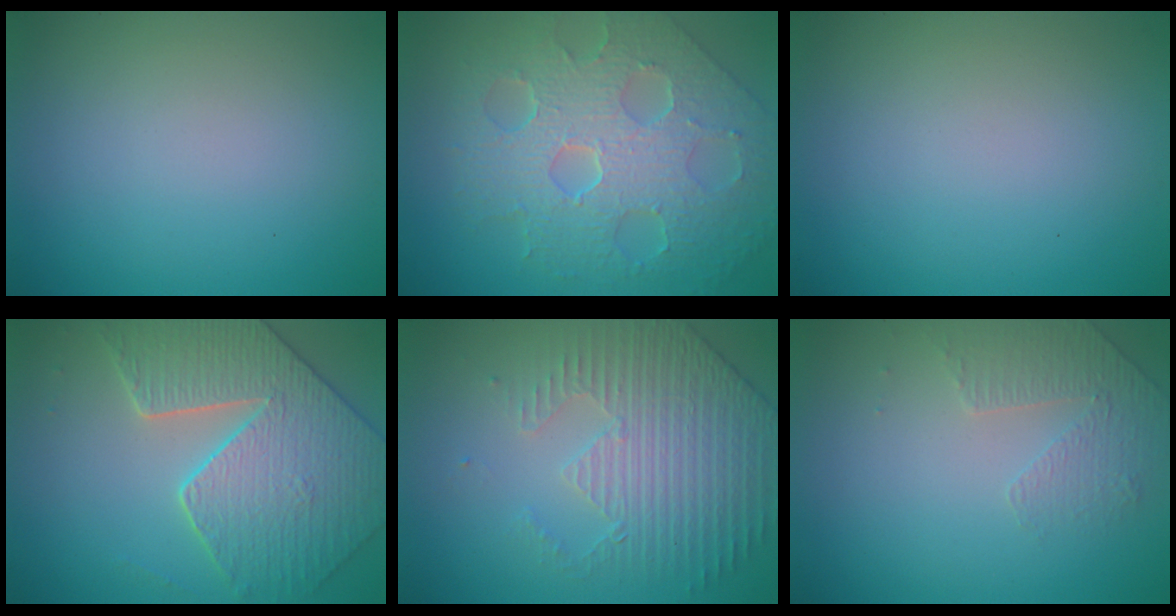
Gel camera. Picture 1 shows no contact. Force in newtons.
{"total": 8.8, "press": 6.1, "slide": 6.4}
{"total": 0.0}
{"total": 6.0, "press": 5.4, "slide": 2.6}
{"total": 4.5, "press": 3.6, "slide": 2.7}
{"total": 1.6, "press": 1.2, "slide": 1.1}